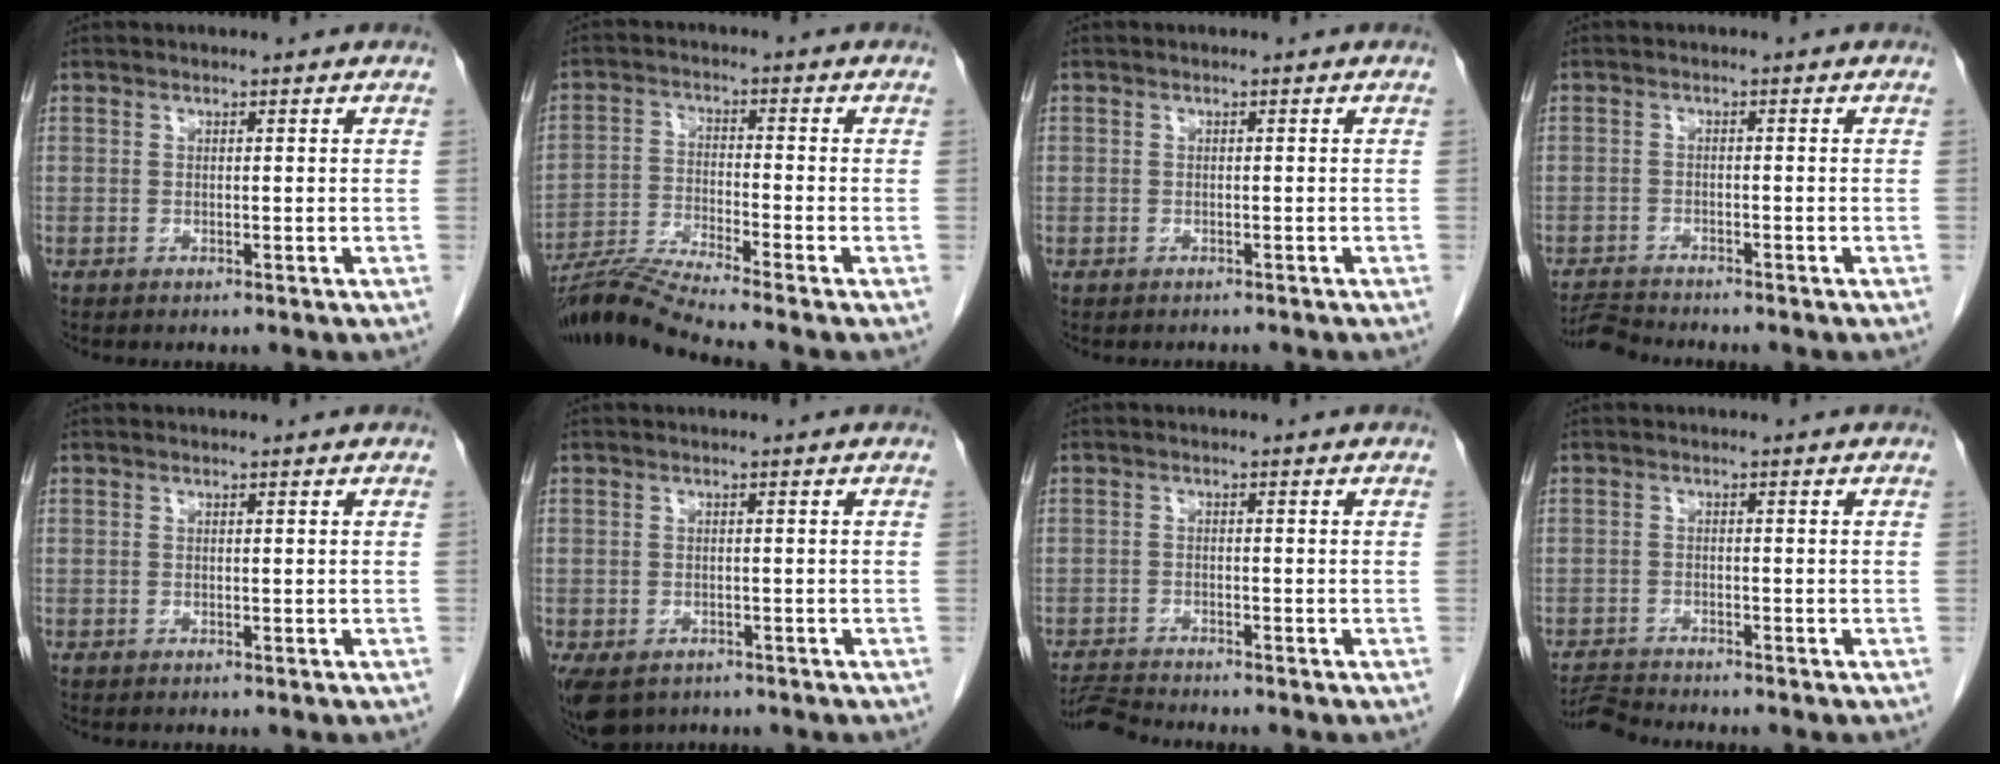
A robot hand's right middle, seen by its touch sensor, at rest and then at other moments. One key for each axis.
{"total": 9.5, "fx": -8.5, "fy": -2.7, "fz": 3.1, "tx": -0.056, "ty": -0.023, "tz": -0.159}
{"total": 1.7, "fx": -1.4, "fy": 1.0, "fz": 0.0, "tx": -0.007, "ty": 0.001, "tz": -0.023}
{"total": 3.0, "fx": -3.0, "fy": -0.6, "fz": -0.1, "tx": 0.001, "ty": -0.019, "tz": -0.052}
{"total": 0.0}
{"total": 7.4, "fx": -4.4, "fy": 5.1, "fz": 3.1, "tx": -0.070, "ty": -0.005, "tz": -0.059}
{"total": 3.7, "fx": -3.6, "fy": -0.7, "fz": 0.3, "tx": -0.005, "ty": -0.019, "tz": -0.065}
{"total": 3.2, "fx": -3.1, "fy": -0.8, "fz": 0.0, "tx": 0.000, "ty": -0.019, "tz": -0.054}